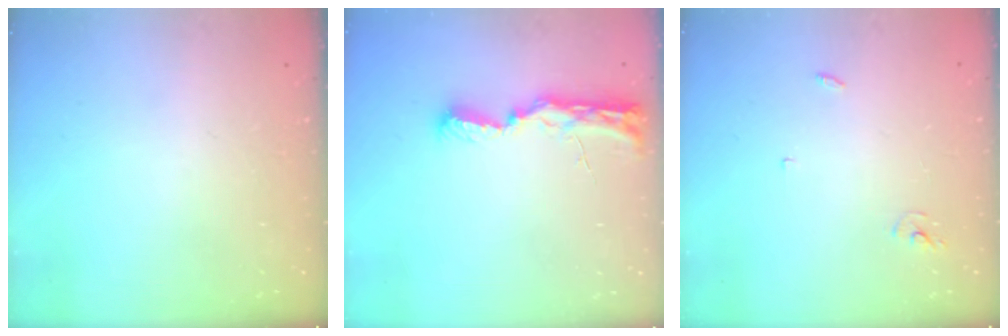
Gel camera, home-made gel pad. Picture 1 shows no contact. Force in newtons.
{"total": 10.7, "press": 9.7, "slide": 4.5}
{"total": 2.5, "press": 2.5, "slide": 0.1}